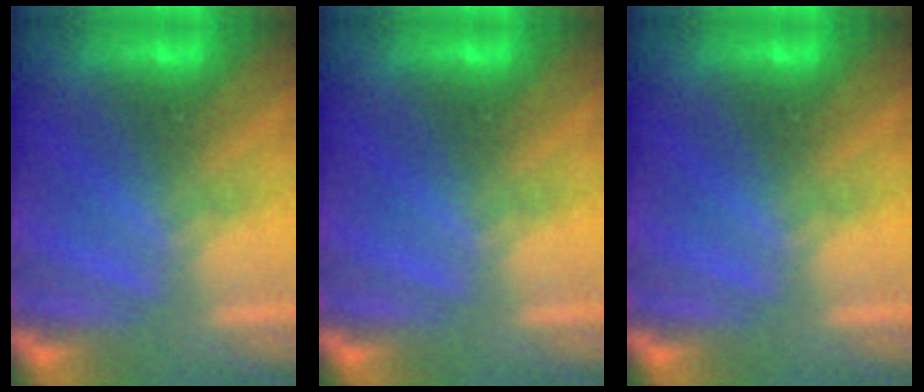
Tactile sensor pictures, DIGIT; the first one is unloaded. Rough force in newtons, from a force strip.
{"total": 0.0}
{"total": 0.0}